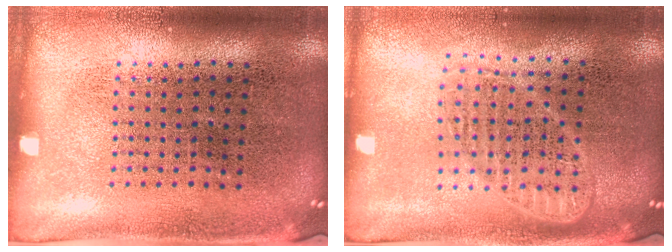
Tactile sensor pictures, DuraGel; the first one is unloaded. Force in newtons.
{"total": 1.7, "press": 1.4, "slide": 0.9}